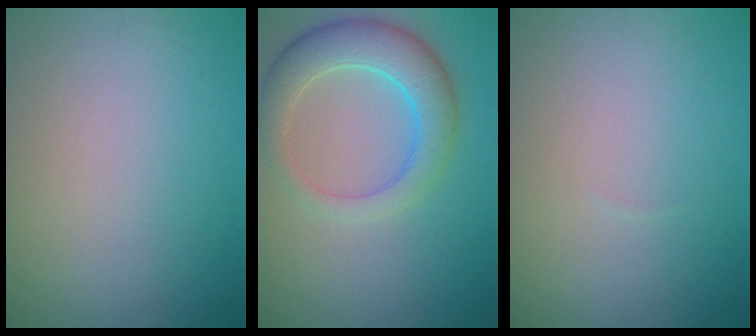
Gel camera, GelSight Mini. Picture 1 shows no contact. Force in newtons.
{"total": 5.4, "press": 5.4, "slide": 0.2}
{"total": 0.0}